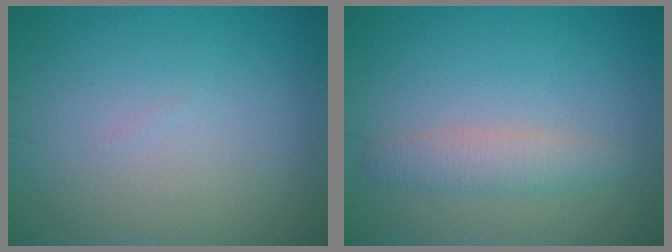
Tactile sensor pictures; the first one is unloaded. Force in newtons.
{"total": 2.4, "press": 2.4, "slide": 0.0}